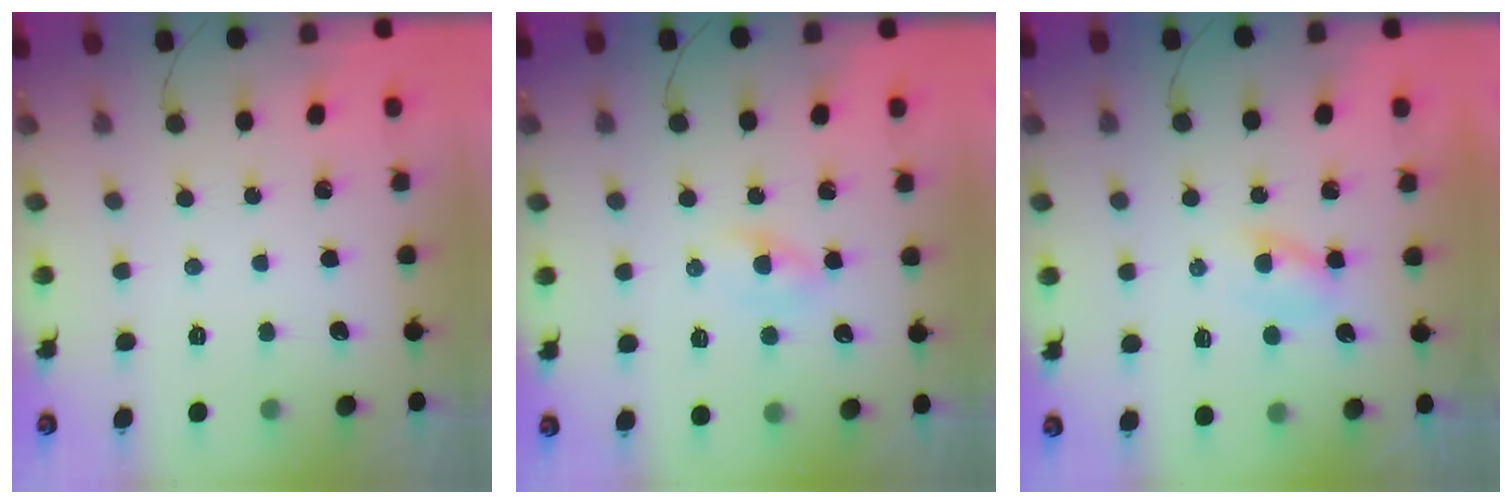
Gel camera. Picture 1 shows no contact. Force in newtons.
{"total": 2.7, "press": 2.5, "slide": 0.9}
{"total": 2.0, "press": 1.8, "slide": 0.9}